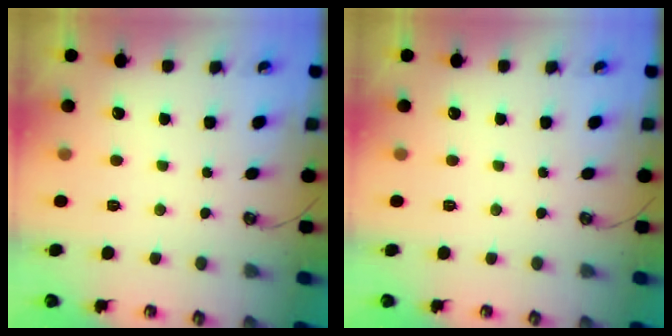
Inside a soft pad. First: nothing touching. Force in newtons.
{"total": 0.0}